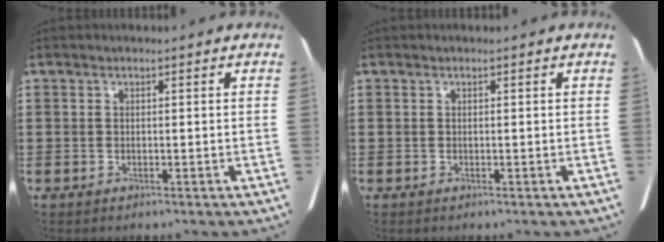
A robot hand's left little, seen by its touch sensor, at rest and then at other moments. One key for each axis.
{"total": 0.0}